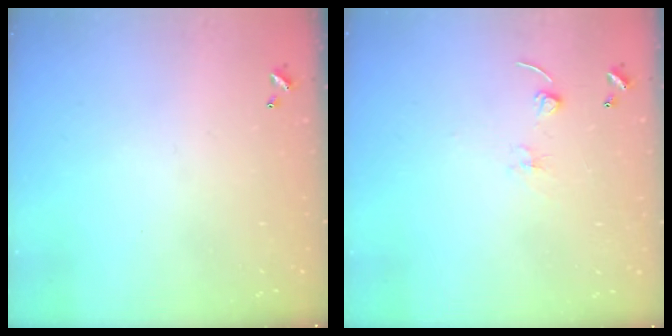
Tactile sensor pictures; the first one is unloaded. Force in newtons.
{"total": 2.4, "press": 2.4, "slide": 0.3}